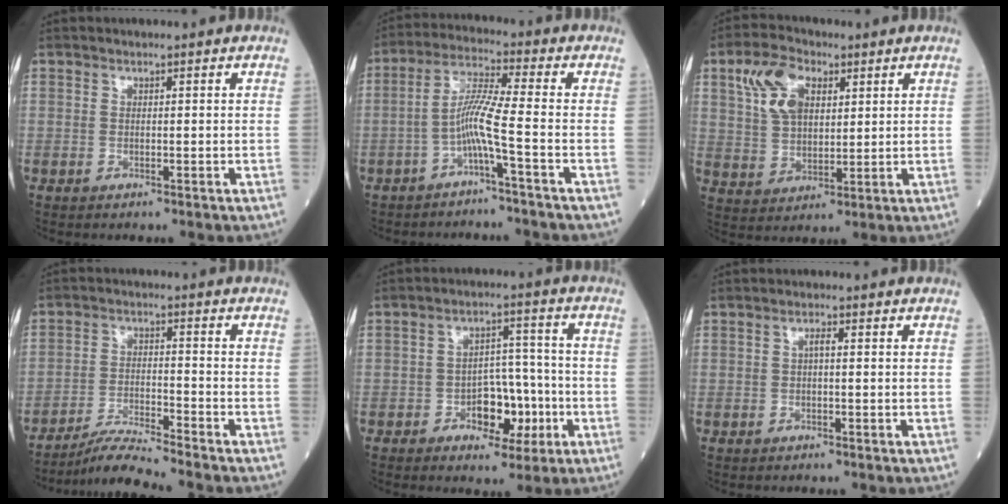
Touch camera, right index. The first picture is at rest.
{"total": 6.0, "force": [-2.3, -0.8, 5.5], "torque": [-0.112, 0.016, -0.043]}
{"total": 9.1, "force": [3.9, 5.4, 6.1], "torque": [-0.133, 0.024, 0.080]}
{"total": 7.0, "force": [-6.7, -1.1, 1.8], "torque": [-0.032, -0.015, -0.121]}
{"total": 7.6, "force": [-2.9, 4.2, 5.7], "torque": [-0.081, 0.018, -0.041]}
{"total": 1.2, "force": [0.0, 0.2, 1.2], "torque": [-0.022, 0.003, -0.001]}